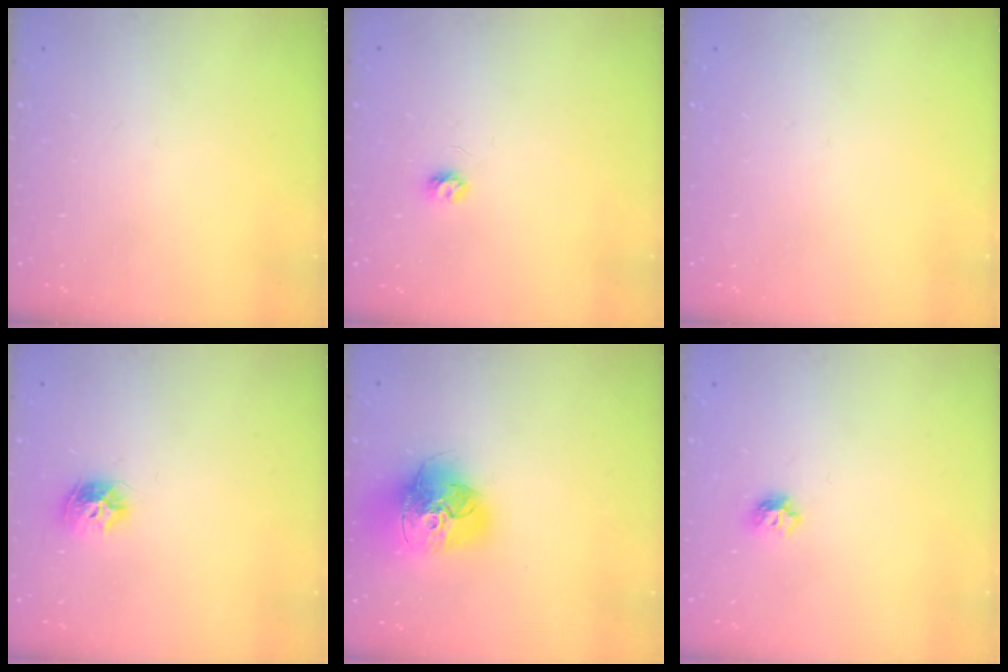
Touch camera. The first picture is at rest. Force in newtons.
{"total": 3.2, "press": 3.2, "slide": 0.3}
{"total": 0.0}
{"total": 8.8, "press": 8.8, "slide": 0.2}
{"total": 18.8, "press": 18.6, "slide": 2.1}
{"total": 5.5, "press": 5.5, "slide": 0.8}